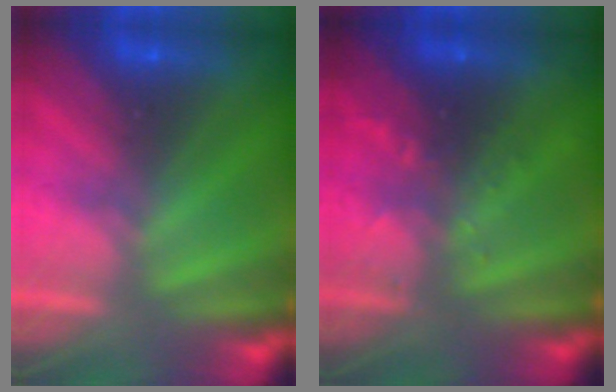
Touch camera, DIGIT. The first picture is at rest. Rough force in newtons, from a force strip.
{"total": 3.2}